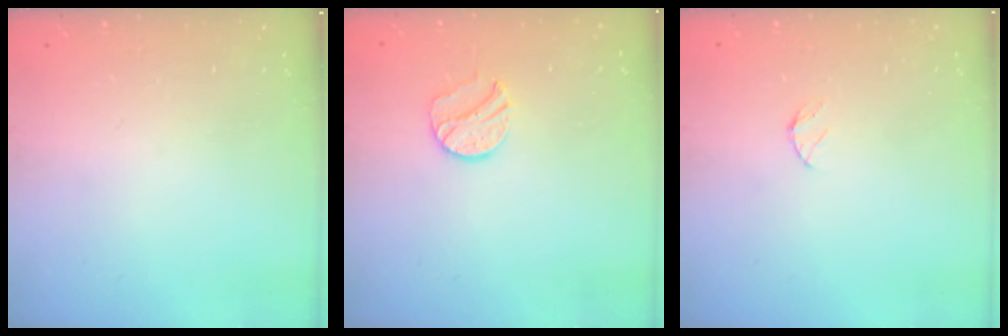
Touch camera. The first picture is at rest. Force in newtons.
{"total": 8.7, "press": 8.7, "slide": 0.2}
{"total": 3.6, "press": 3.6, "slide": 0.4}